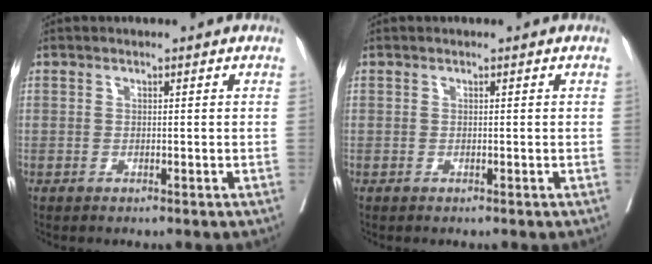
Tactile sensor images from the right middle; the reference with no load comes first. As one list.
[{"total": 0.0}]